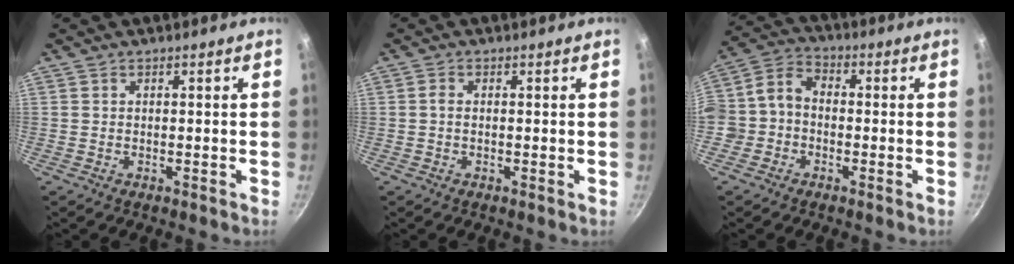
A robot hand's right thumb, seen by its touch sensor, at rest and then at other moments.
{"total": 1.2, "force": [0.0, 0.5, 1.1], "torque": [-0.024, 0.002, -0.004]}
{"total": 7.6, "force": [-1.7, 6.1, 4.1], "torque": [-0.065, 0.031, -0.053]}